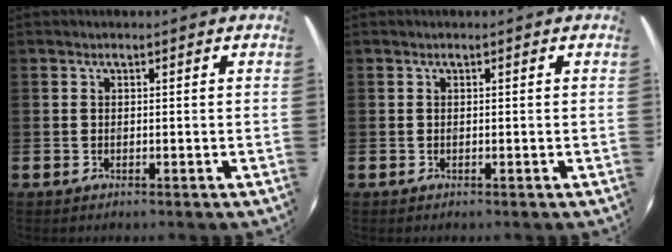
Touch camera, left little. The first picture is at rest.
{"total": 0.0}